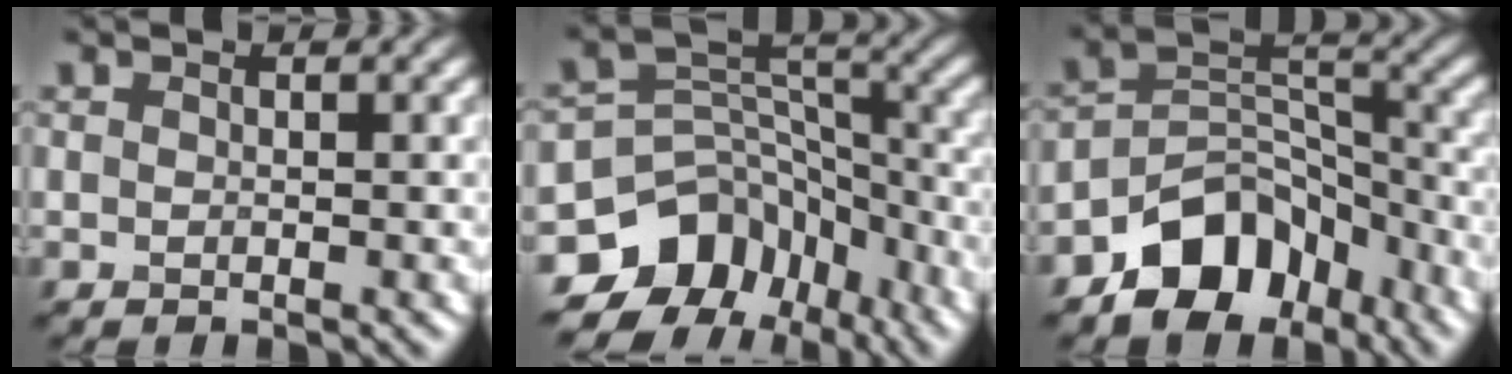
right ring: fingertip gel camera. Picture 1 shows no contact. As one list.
[{"total": 9.8, "force": [-6.1, 6.9, 3.3], "torque": [-0.039, 0.021, -0.098]}, {"total": 7.7, "force": [-5.1, 4.8, 3.2], "torque": [-0.027, 0.000, -0.094]}]